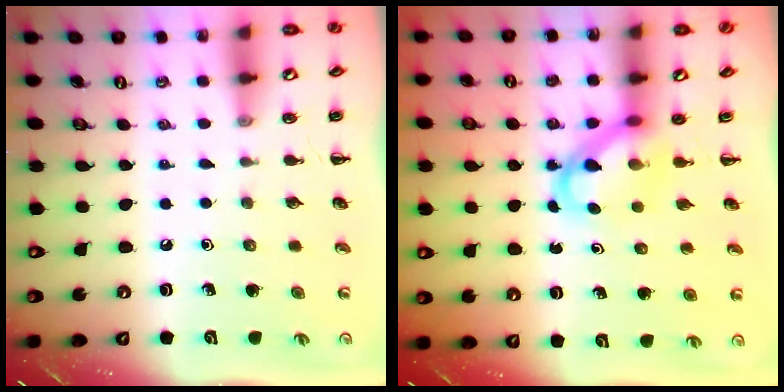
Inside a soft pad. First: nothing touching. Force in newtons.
{"total": 5.2, "press": 5.1, "slide": 1.0}